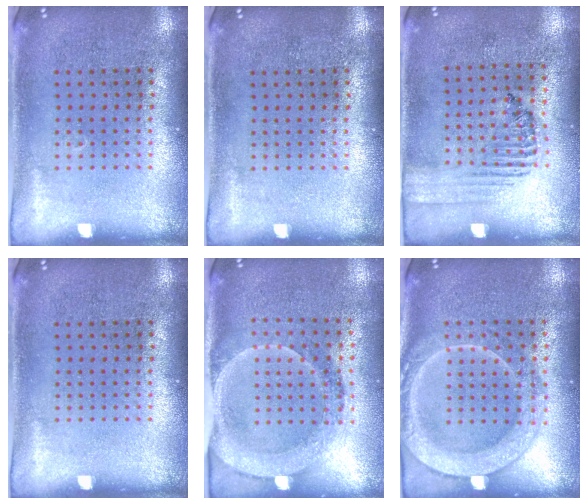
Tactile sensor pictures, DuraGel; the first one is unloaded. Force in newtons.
{"total": 0.0}
{"total": 1.4, "press": 1.1, "slide": 0.9}
{"total": 0.0}
{"total": 1.8, "press": 1.7, "slide": 0.7}
{"total": 2.0, "press": 2.0, "slide": 0.2}